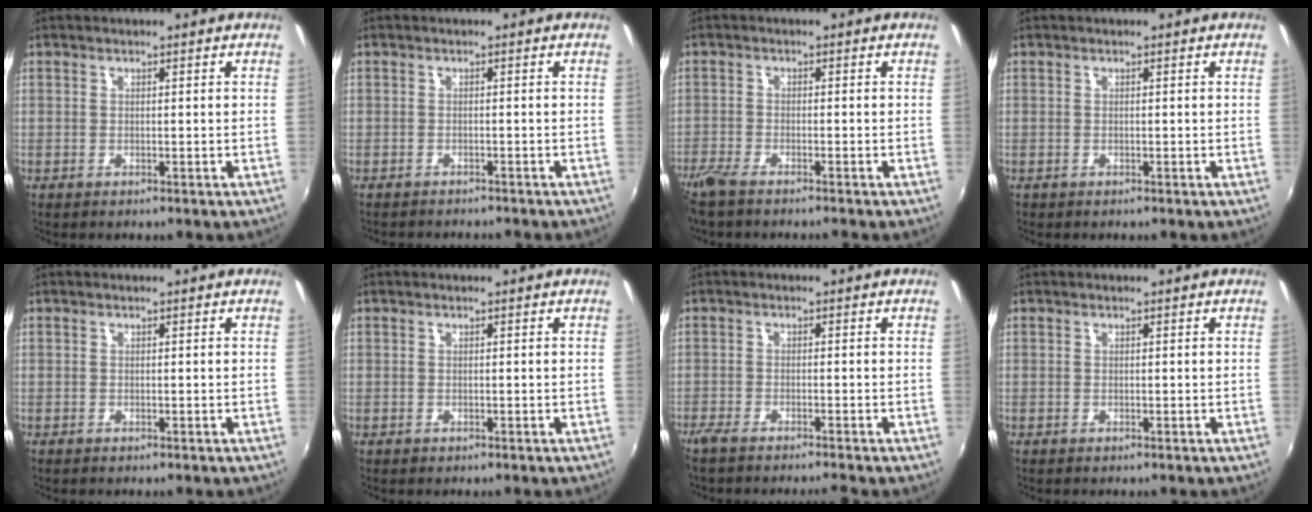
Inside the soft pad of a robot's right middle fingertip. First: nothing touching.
{"total": 3.2, "force": [-3.0, 0.8, 0.7], "torque": [-0.025, -0.009, -0.045]}
{"total": 4.9, "force": [-4.1, 0.6, 2.5], "torque": [-0.068, -0.019, -0.082]}
{"total": 0.0}
{"total": 0.0}
{"total": 0.0}
{"total": 4.0, "force": [-3.6, -0.3, 1.7], "torque": [-0.051, -0.014, -0.069]}
{"total": 0.0}